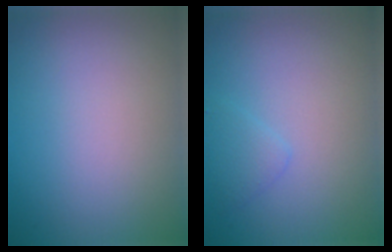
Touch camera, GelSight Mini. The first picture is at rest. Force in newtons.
{"total": 1.3, "press": 1.3, "slide": 0.1}